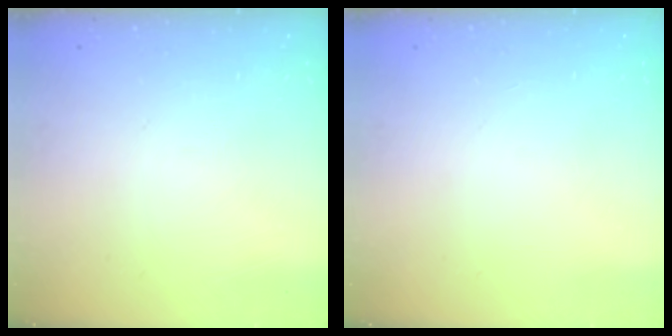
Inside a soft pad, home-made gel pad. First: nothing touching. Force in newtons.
{"total": 0.0}